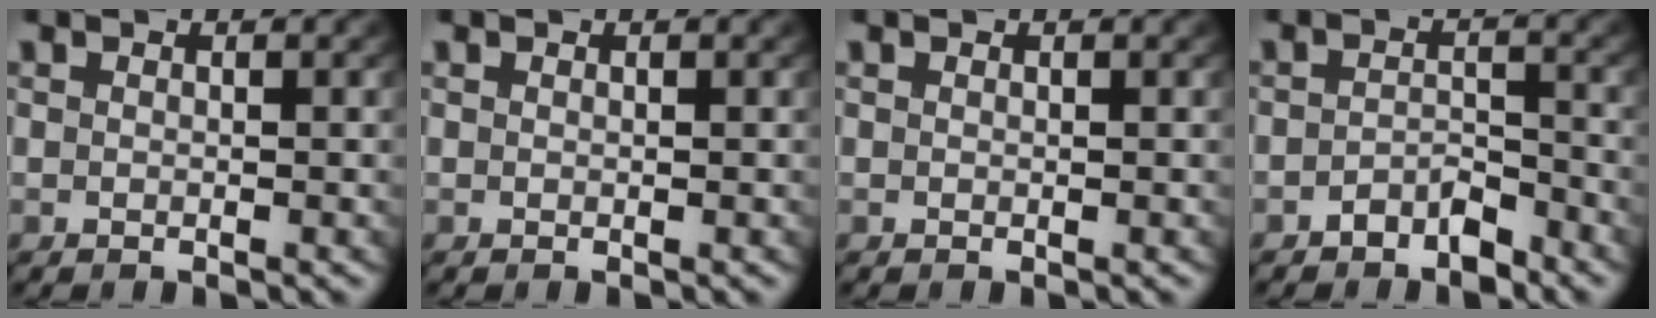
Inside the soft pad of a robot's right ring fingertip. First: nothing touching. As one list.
[{"total": 0.0}, {"total": 0.0}, {"total": 2.9, "force": [-2.5, 1.2, 1.0], "torque": [-0.008, -0.004, -0.042]}]